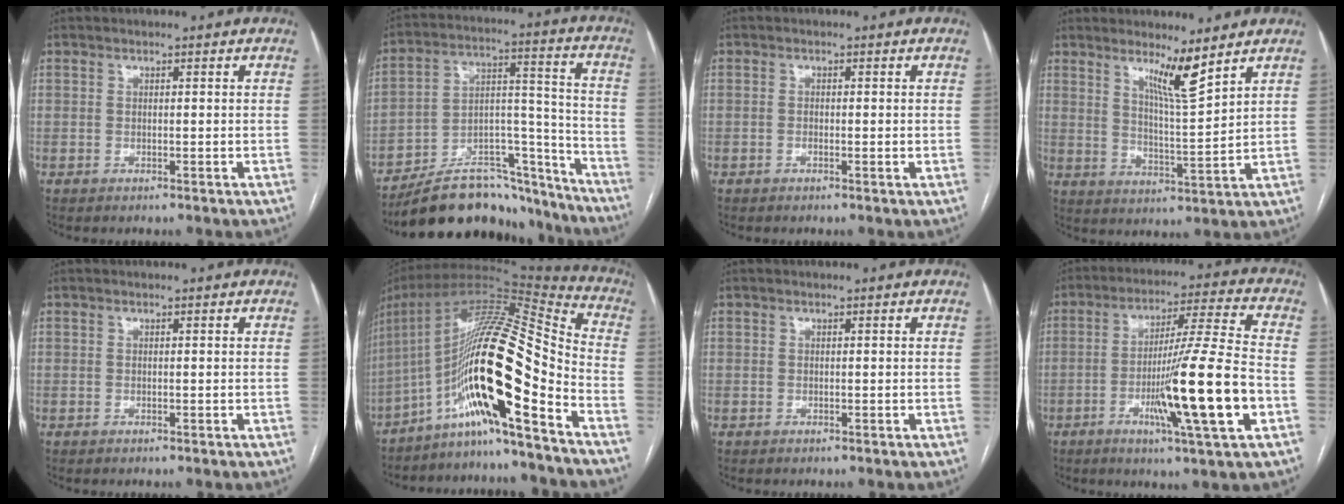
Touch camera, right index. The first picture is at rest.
{"total": 21.0, "force": [-18.9, 6.6, 6.5], "torque": [-0.080, 0.048, -0.291]}
{"total": 1.3, "force": [-0.3, 0.4, 1.2], "torque": [-0.021, 0.000, -0.003]}
{"total": 6.6, "force": [4.8, -0.8, 4.5], "torque": [-0.080, -0.023, 0.088]}
{"total": 0.0}
{"total": 20.5, "force": [-11.0, 0.9, 17.2], "torque": [-0.322, 0.018, -0.195]}
{"total": 0.0}
{"total": 16.5, "force": [-4.7, -0.9, 15.8], "torque": [-0.269, -0.013, -0.082]}